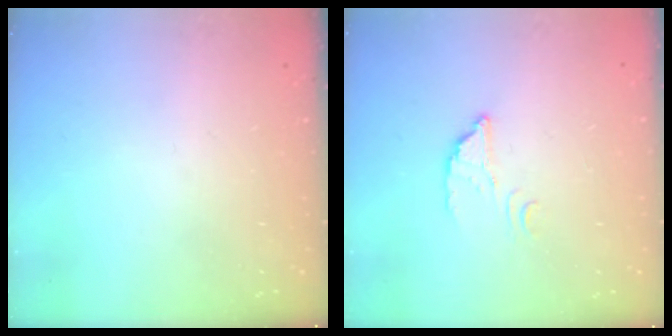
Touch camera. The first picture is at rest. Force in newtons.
{"total": 3.0, "press": 3.0, "slide": 0.2}